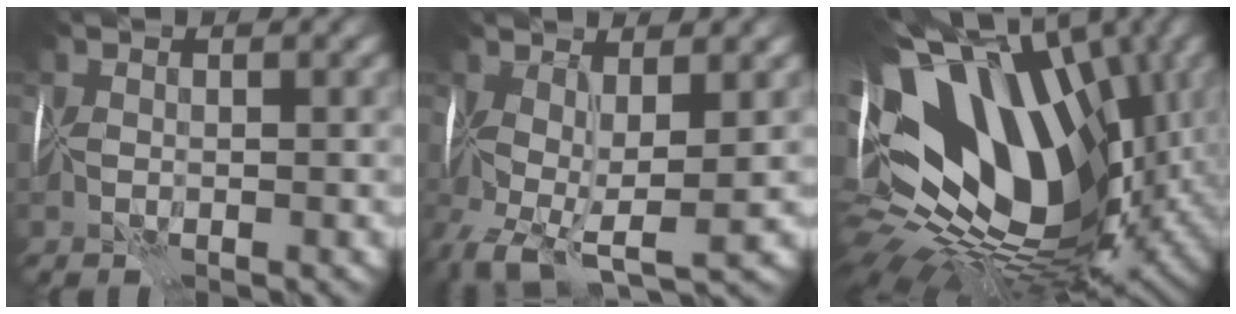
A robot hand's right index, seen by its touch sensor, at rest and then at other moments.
{"total": 5.2, "force": [-1.4, 2.0, 4.6], "torque": [-0.094, -0.015, -0.026]}
{"total": 17.0, "force": [1.7, 11.3, 12.6], "torque": [-0.205, -0.035, 0.062]}